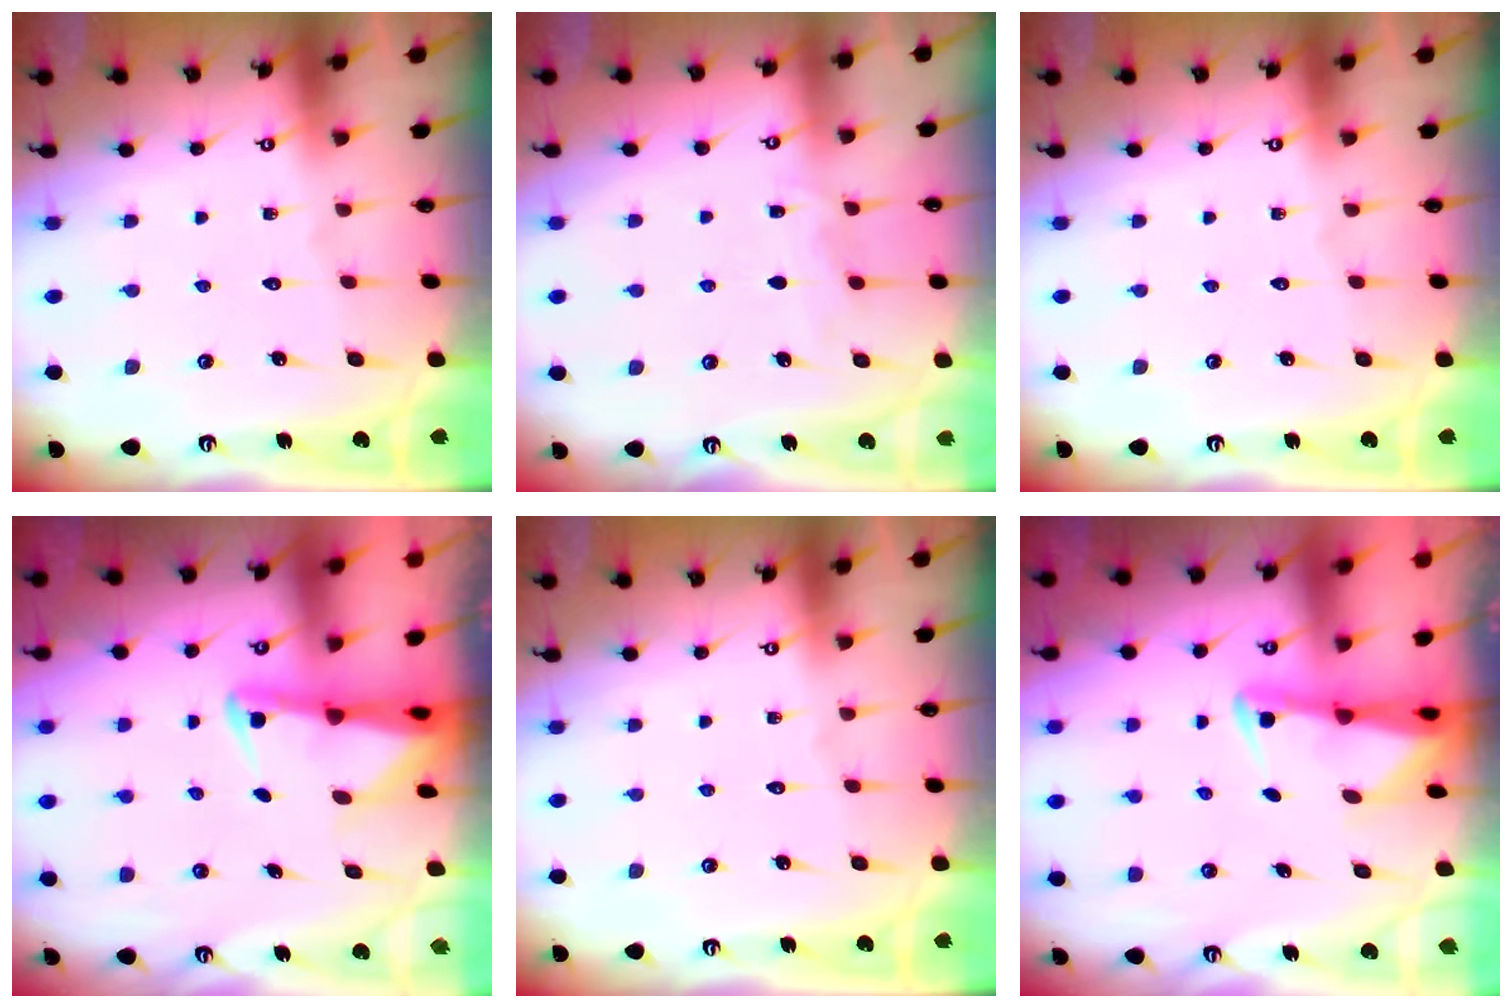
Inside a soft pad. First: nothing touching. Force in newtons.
{"total": 4.9, "press": 4.9, "slide": 0.3}
{"total": 0.0}
{"total": 2.5, "press": 2.5, "slide": 0.4}
{"total": 0.0}
{"total": 2.3, "press": 2.3, "slide": 0.4}